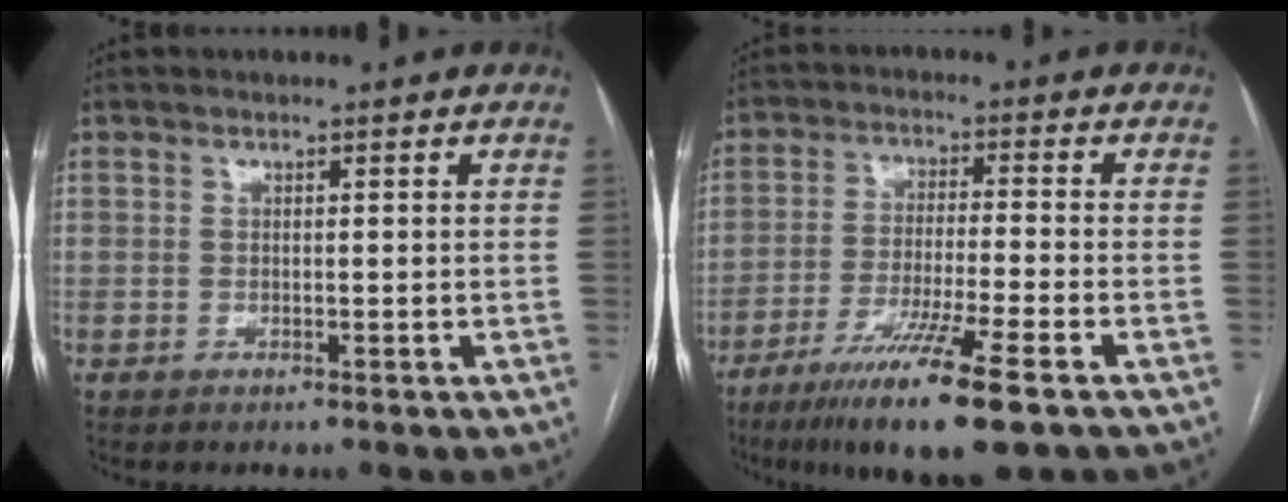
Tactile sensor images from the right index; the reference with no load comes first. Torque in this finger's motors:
{"motor_torque": [1.32, -0.82, 0.32, 0.17]}